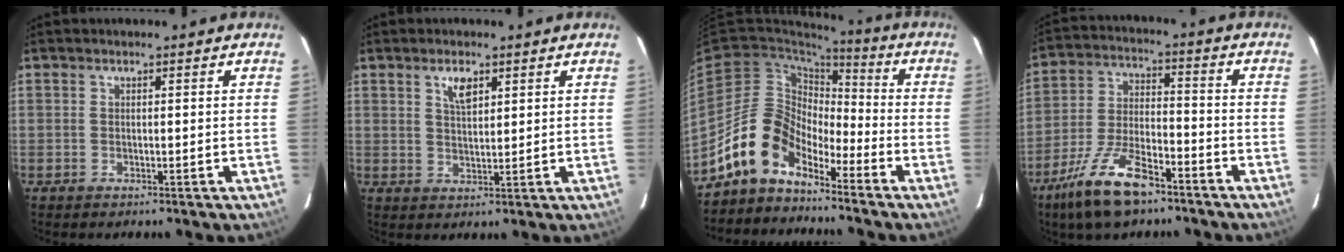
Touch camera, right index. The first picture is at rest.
{"total": 3.8, "force": [2.1, 1.7, 2.6], "torque": [-0.045, 0.003, 0.038]}
{"total": 11.6, "force": [-8.8, 5.9, 4.6], "torque": [-0.089, 0.029, -0.172]}
{"total": 13.9, "force": [-9.5, 4.9, 8.9], "torque": [-0.191, -0.014, -0.173]}